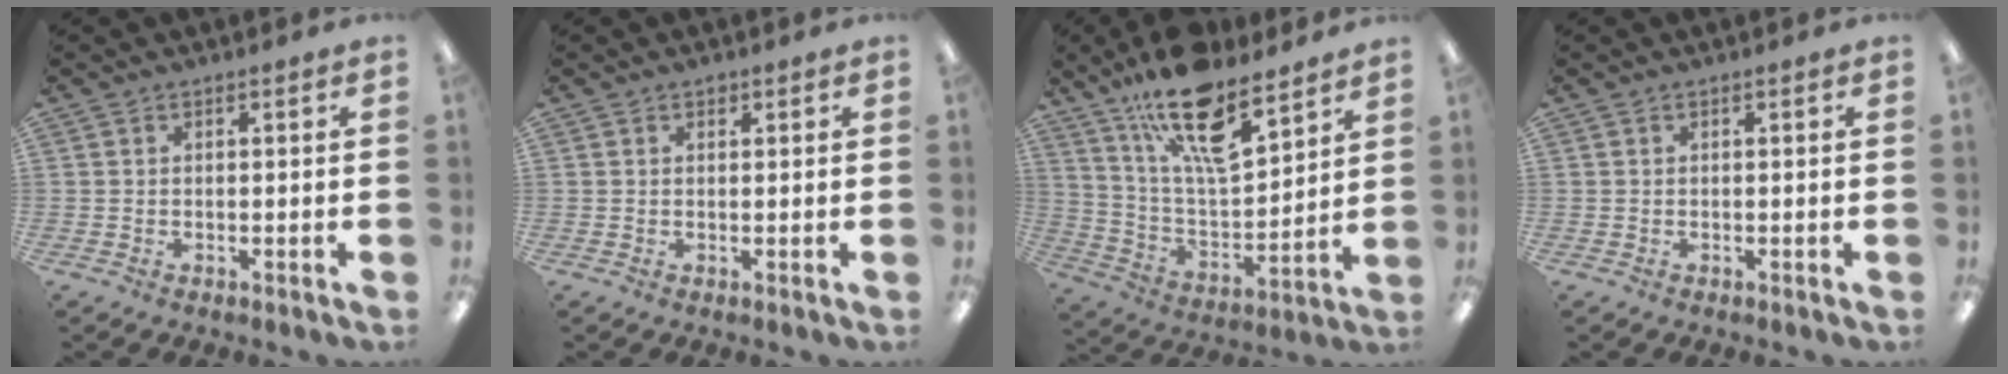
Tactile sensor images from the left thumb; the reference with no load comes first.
{"total": 0.8, "force": [0.6, 0.5, 0.3], "torque": [0.002, -0.002, 0.009]}
{"total": 19.7, "force": [13.5, 7.3, 12.3], "torque": [-0.208, -0.079, 0.233]}
{"total": 0.0}